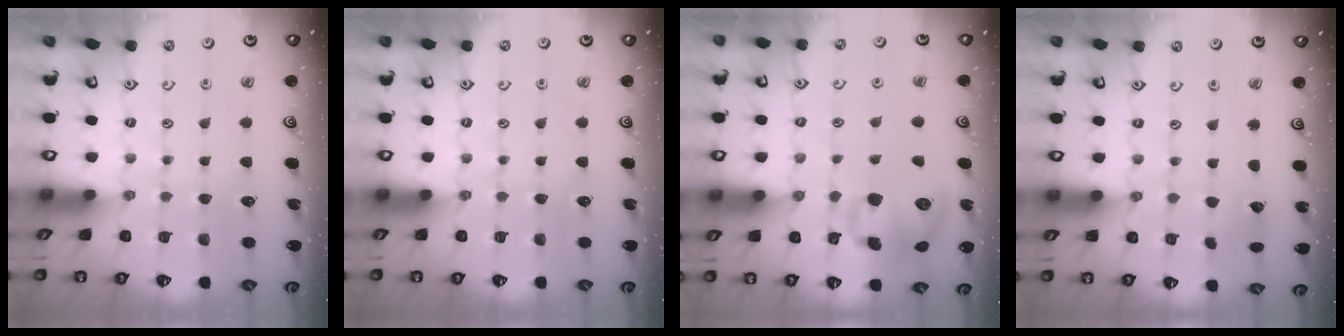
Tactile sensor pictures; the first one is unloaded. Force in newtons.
{"total": 0.0}
{"total": 12.3, "press": 12.1, "slide": 2.0}
{"total": 2.7, "press": 2.7, "slide": 0.3}